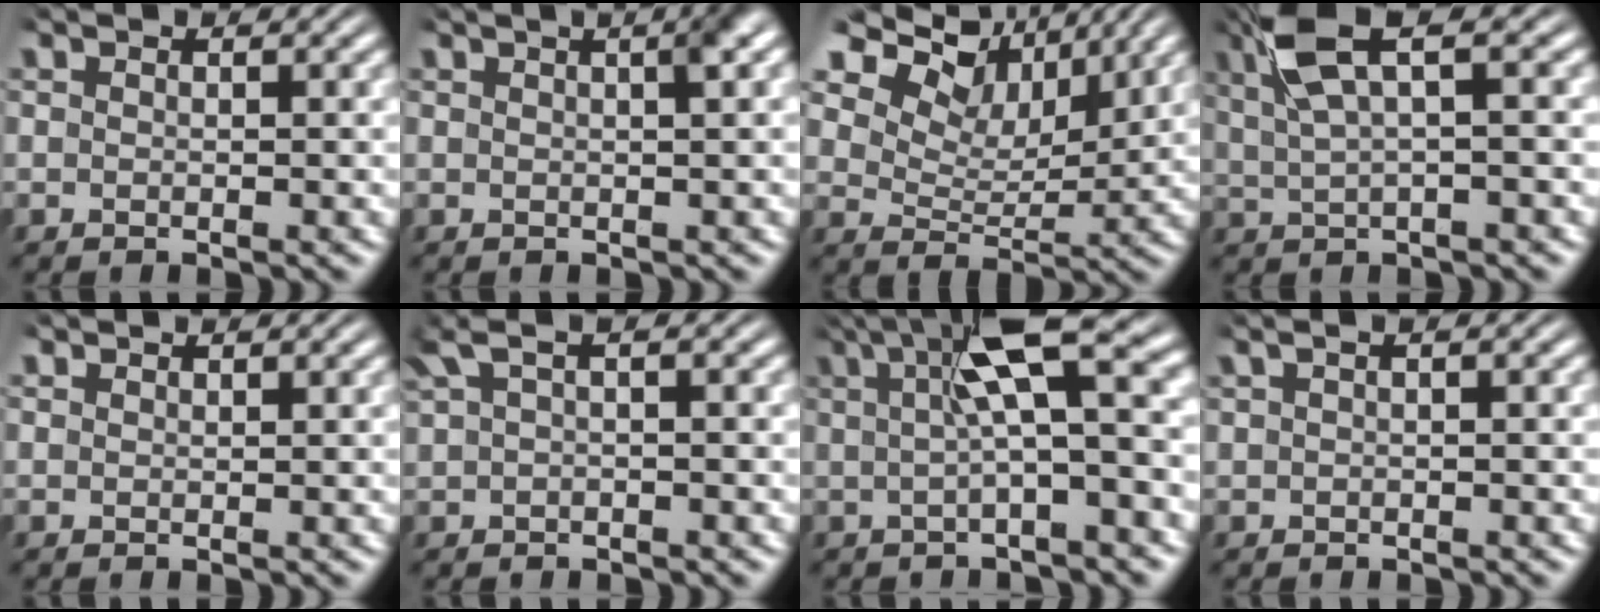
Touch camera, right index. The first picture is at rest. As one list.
[{"total": 3.0, "force": [1.1, 0.5, 2.8], "torque": [-0.026, 0.013, 0.013]}, {"total": 10.2, "force": [5.1, 6.7, 5.7], "torque": [-0.116, 0.007, 0.072]}, {"total": 7.1, "force": [3.5, 2.6, 5.7], "torque": [-0.101, 0.014, 0.057]}, {"total": 0.8, "force": [0.6, -0.4, -0.1], "torque": [0.011, -0.003, 0.018]}, {"total": 3.4, "force": [1.7, 1.3, 2.6], "torque": [-0.052, 0.022, 0.028]}, {"total": 7.7, "force": [2.4, 1.2, 7.2], "torque": [-0.089, 0.026, 0.031]}, {"total": 1.9, "force": [1.0, 0.6, 1.5], "torque": [-0.014, 0.022, 0.009]}]